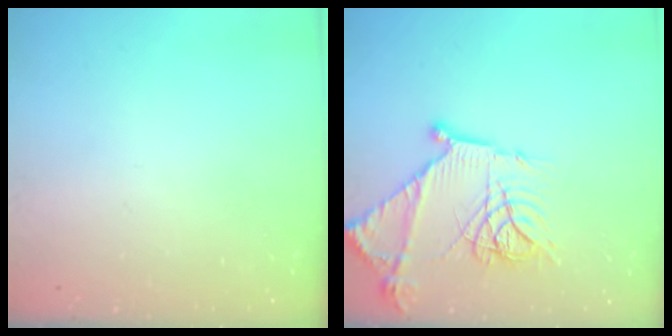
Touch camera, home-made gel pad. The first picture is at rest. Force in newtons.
{"total": 16.5, "press": 16.4, "slide": 1.1}